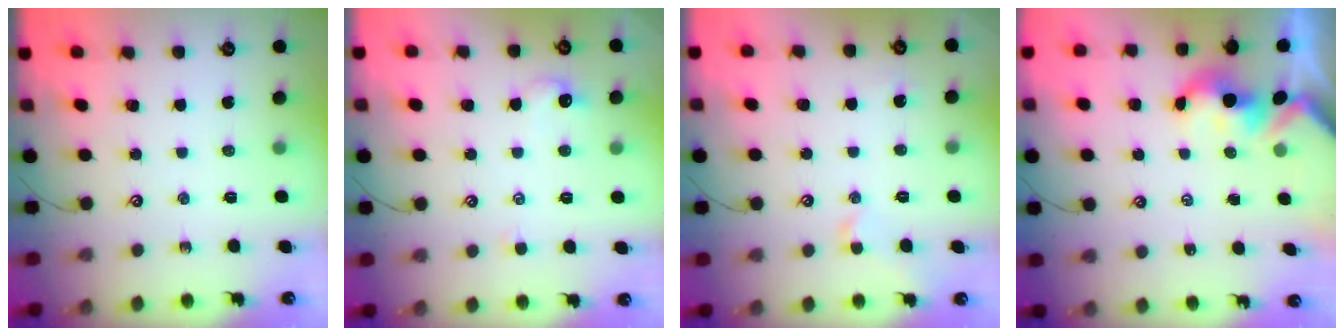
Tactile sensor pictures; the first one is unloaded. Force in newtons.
{"total": 1.6, "press": 1.5, "slide": 0.4}
{"total": 2.3, "press": 2.1, "slide": 0.9}
{"total": 2.3, "press": 2.3, "slide": 0.2}